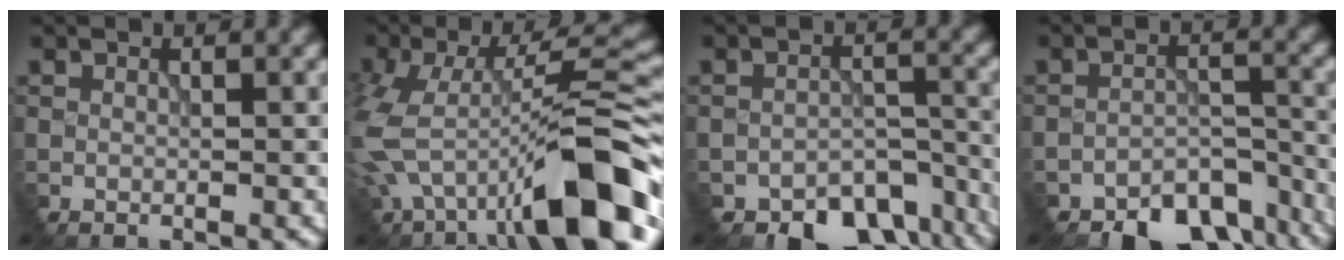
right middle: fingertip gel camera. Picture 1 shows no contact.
{"total": 12.1, "force": [-5.1, 3.8, 10.3], "torque": [-0.162, 0.005, -0.083]}
{"total": 8.9, "force": [-6.9, 4.3, 3.6], "torque": [-0.042, -0.027, -0.090]}
{"total": 8.9, "force": [-7.6, 3.4, 3.2], "torque": [-0.030, -0.016, -0.109]}